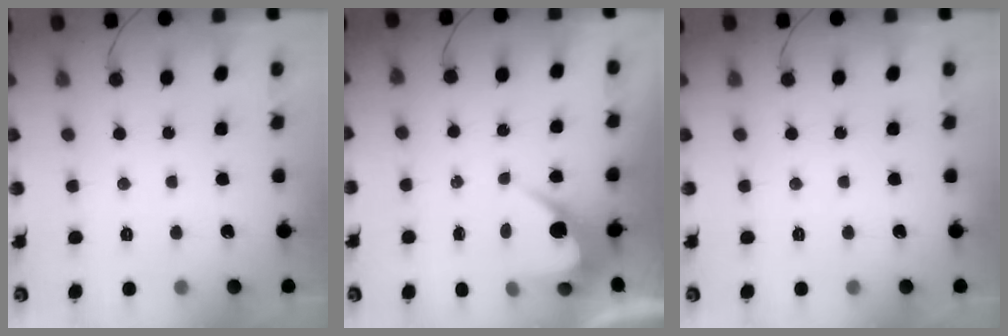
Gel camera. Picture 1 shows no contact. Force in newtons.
{"total": 5.2, "press": 5.1, "slide": 0.2}
{"total": 0.0}